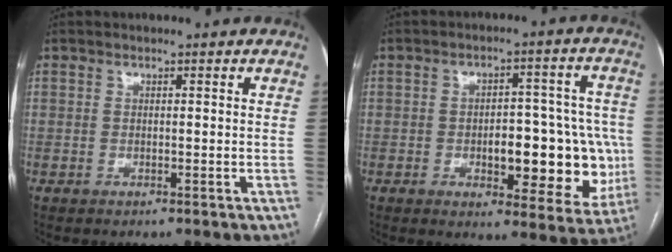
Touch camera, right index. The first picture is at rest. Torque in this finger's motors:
{"motor_torque": [0.69, -0.53, 0.53, 0.08]}